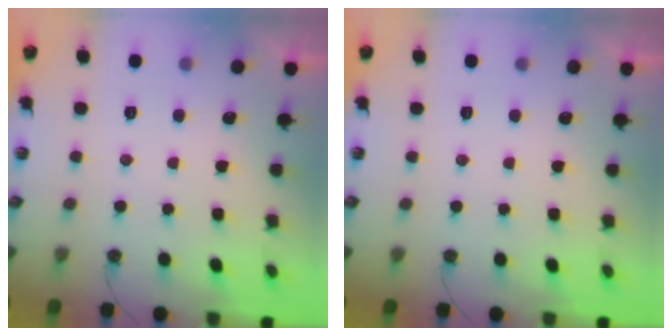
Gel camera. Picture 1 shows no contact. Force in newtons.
{"total": 0.0}